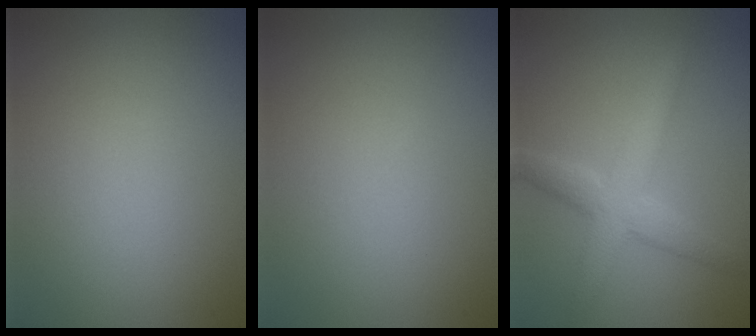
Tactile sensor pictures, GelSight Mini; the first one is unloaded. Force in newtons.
{"total": 0.0}
{"total": 4.0, "press": 4.0, "slide": 0.1}